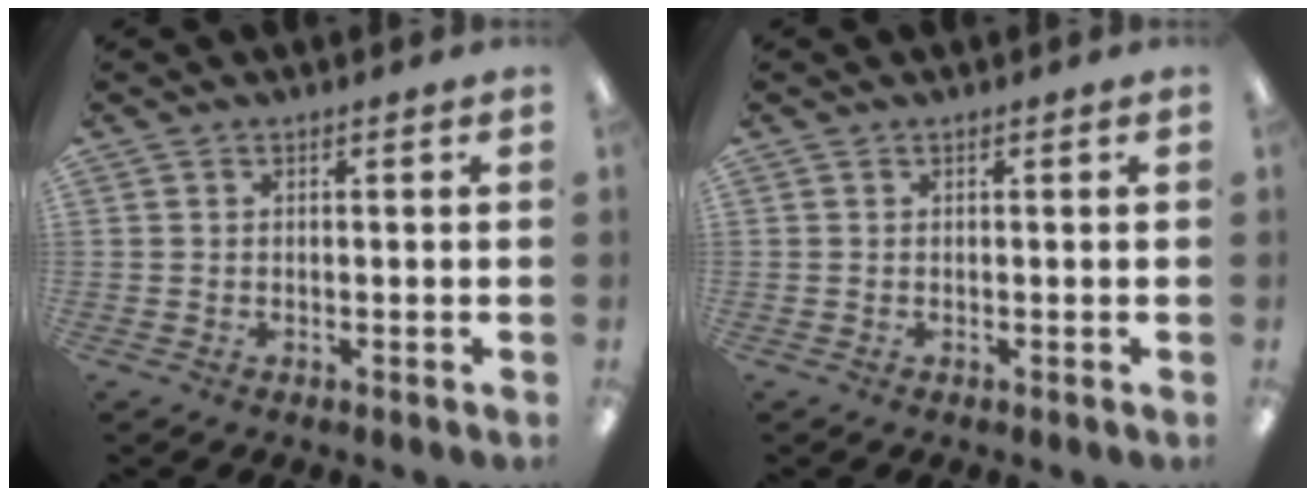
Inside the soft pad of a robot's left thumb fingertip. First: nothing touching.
{"total": 0.0}